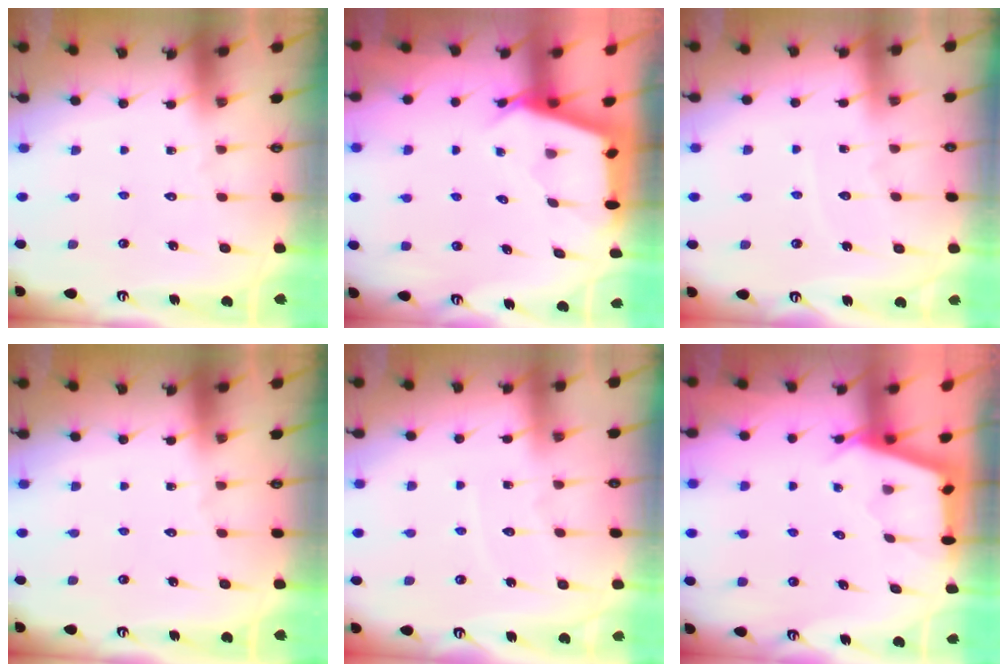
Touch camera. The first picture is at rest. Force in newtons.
{"total": 2.9, "press": 2.8, "slide": 0.3}
{"total": 3.5, "press": 3.5, "slide": 0.1}
{"total": 0.0}
{"total": 3.5, "press": 3.5, "slide": 0.1}
{"total": 2.6, "press": 2.6, "slide": 0.3}